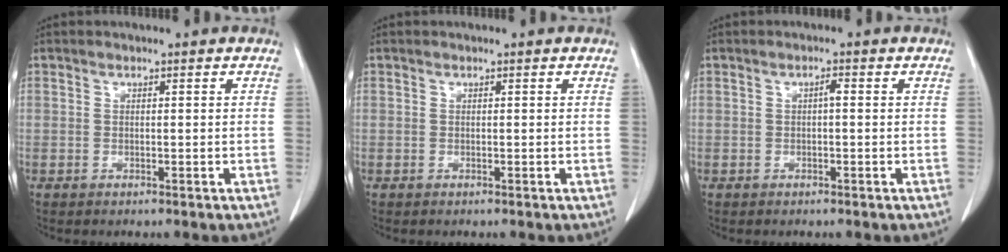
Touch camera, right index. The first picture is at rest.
{"total": 0.0}
{"total": 1.0, "force": [0.0, 0.2, 1.0], "torque": [-0.017, 0.003, 0.000]}